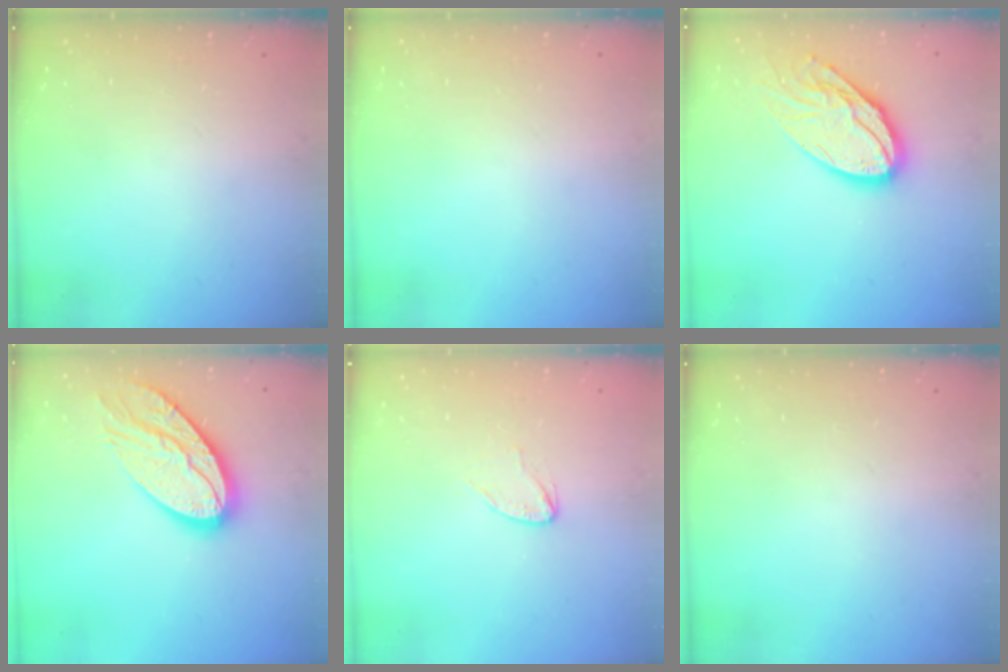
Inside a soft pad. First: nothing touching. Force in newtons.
{"total": 0.0}
{"total": 15.8, "press": 15.7, "slide": 1.4}
{"total": 17.2, "press": 17.1, "slide": 1.5}
{"total": 2.9, "press": 2.9, "slide": 0.2}
{"total": 0.0}